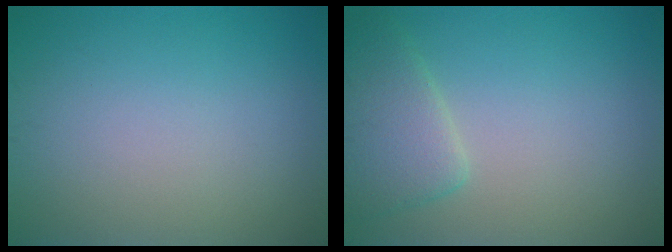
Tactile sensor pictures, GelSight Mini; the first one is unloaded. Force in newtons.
{"total": 3.6, "press": 3.6, "slide": 0.2}